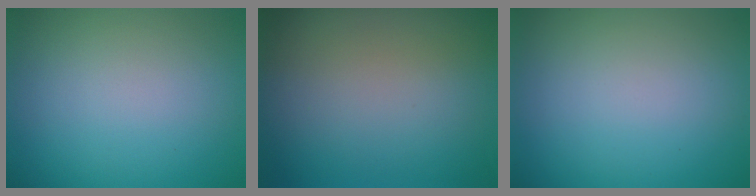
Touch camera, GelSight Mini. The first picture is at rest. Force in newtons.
{"total": 0.0}
{"total": 0.0}